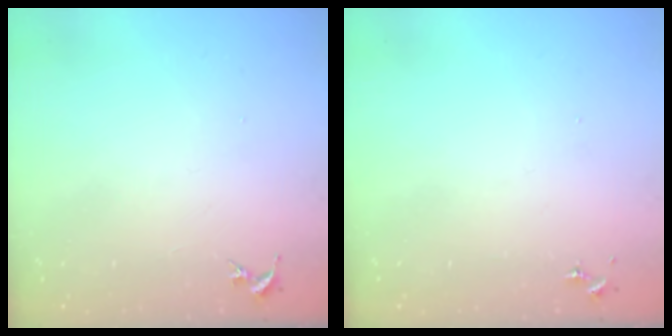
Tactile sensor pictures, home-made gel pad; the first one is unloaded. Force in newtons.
{"total": 0.0}